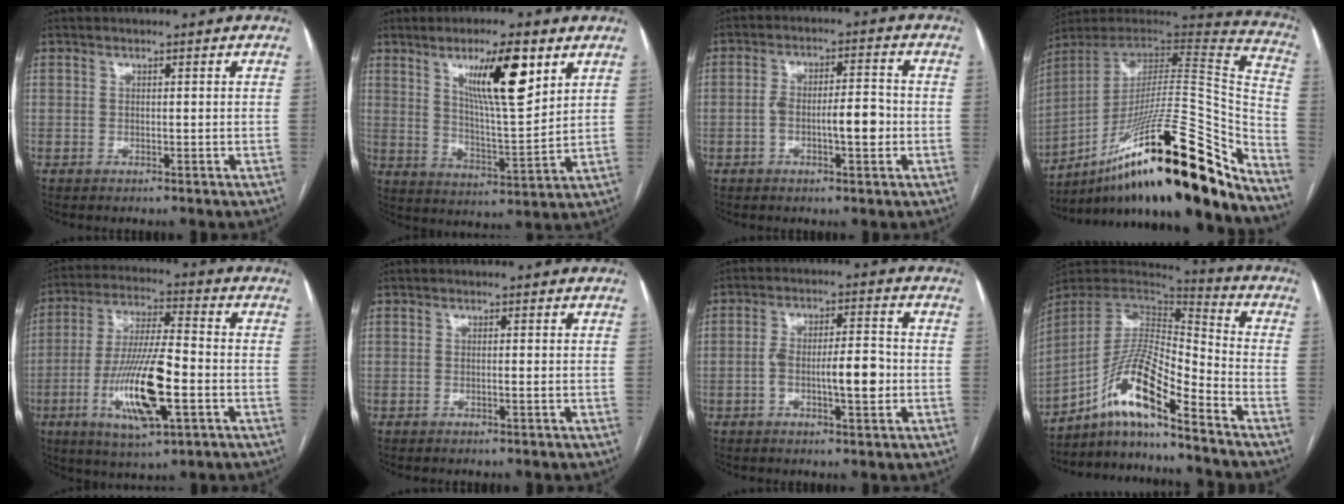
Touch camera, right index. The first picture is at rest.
{"total": 12.5, "force": [6.3, 1.8, 10.7], "torque": [-0.182, -0.004, 0.108]}
{"total": 6.7, "force": [-1.5, 1.7, 6.3], "torque": [-0.110, 0.018, -0.024]}
{"total": 31.9, "force": [-21.6, 2.8, 23.2], "torque": [-0.299, 0.005, -0.348]}
{"total": 16.9, "force": [-4.5, 3.6, 15.9], "torque": [-0.314, -0.013, -0.074]}
{"total": 0.5, "force": [-0.1, 0.0, 0.5], "torque": [-0.008, 0.000, -0.004]}
{"total": 8.0, "force": [-1.6, 2.0, 7.6], "torque": [-0.129, 0.016, -0.026]}
{"total": 13.3, "force": [-9.3, 1.1, 9.4], "torque": [-0.177, 0.015, -0.169]}